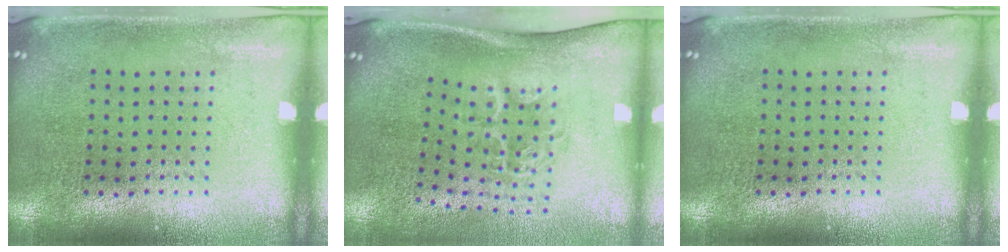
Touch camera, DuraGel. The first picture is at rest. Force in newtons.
{"total": 2.0, "press": 1.3, "slide": 1.6}
{"total": 0.0}